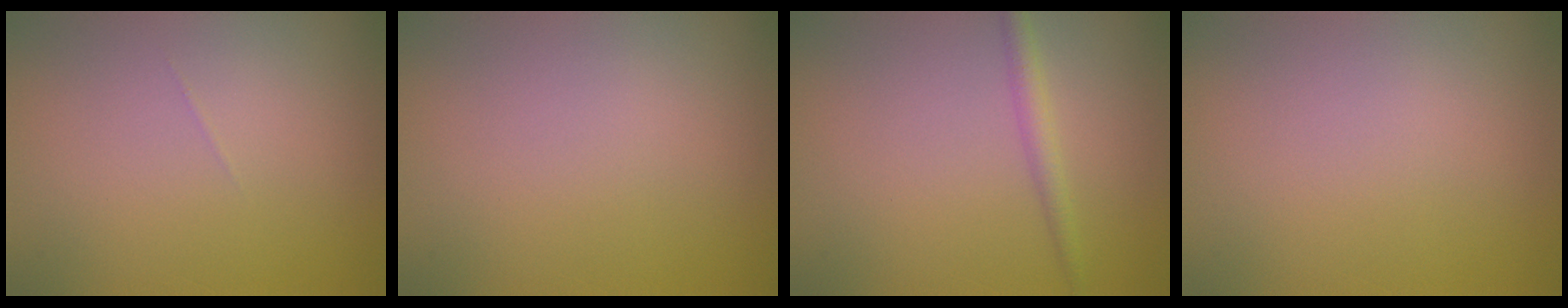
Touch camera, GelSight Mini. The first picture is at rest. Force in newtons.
{"total": 0.0}
{"total": 1.8, "press": 1.8, "slide": 0.0}
{"total": 0.0}